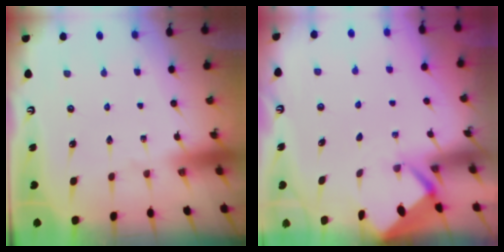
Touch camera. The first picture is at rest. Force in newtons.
{"total": 2.2, "press": 2.2, "slide": 0.1}